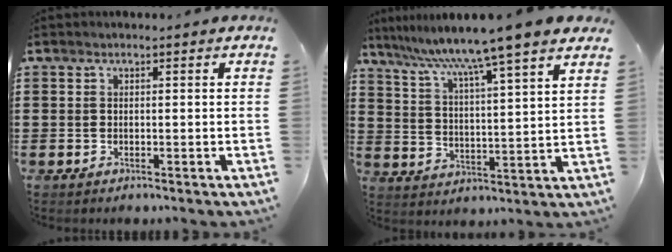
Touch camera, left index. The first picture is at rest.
{"total": 7.9, "force": [6.6, -1.8, 4.0], "torque": [-0.104, -0.047, 0.101]}